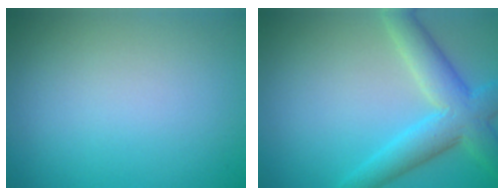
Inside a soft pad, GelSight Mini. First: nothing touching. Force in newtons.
{"total": 5.8, "press": 5.8, "slide": 0.2}